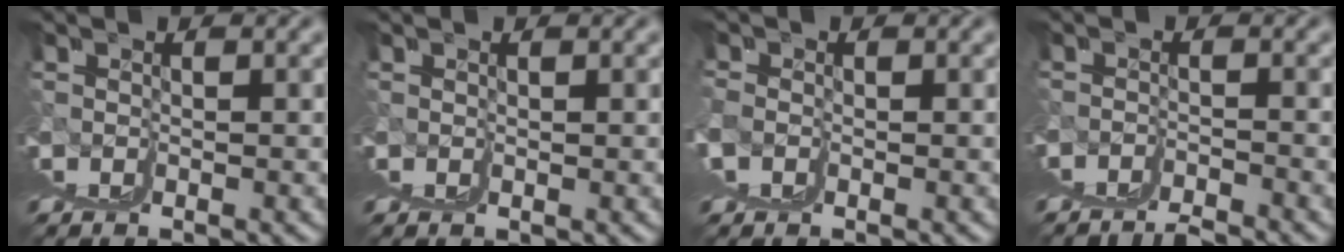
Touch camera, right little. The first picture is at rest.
{"total": 0.0}
{"total": 2.0, "force": [1.3, 1.5, 0.5], "torque": [-0.013, 0.000, 0.019]}
{"total": 2.7, "force": [1.1, 0.7, 2.3], "torque": [-0.021, 0.010, 0.013]}